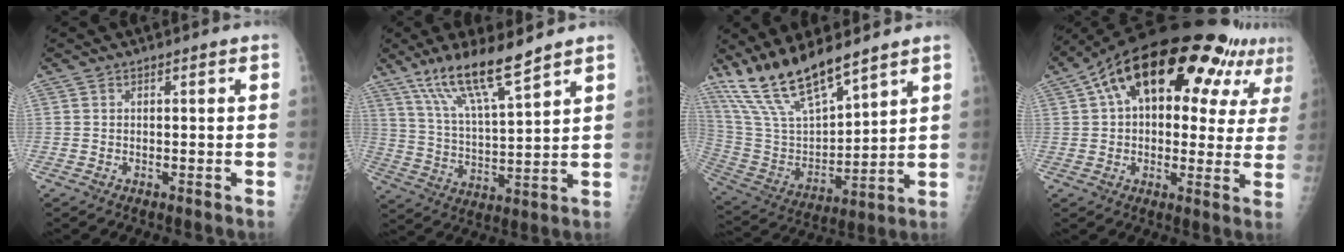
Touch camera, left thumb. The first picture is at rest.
{"total": 12.3, "force": [9.1, 1.5, 8.1], "torque": [-0.149, -0.050, 0.180]}
{"total": 16.8, "force": [13.4, 4.4, 9.1], "torque": [-0.156, -0.064, 0.272]}
{"total": 25.3, "force": [11.8, 11.9, 19.0], "torque": [-0.255, 0.038, 0.170]}